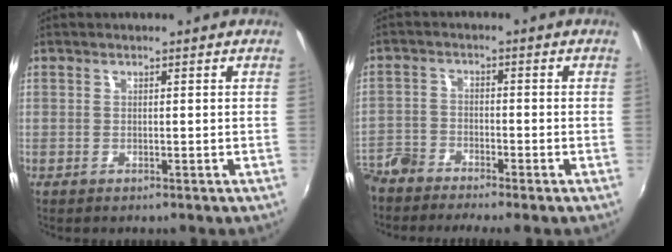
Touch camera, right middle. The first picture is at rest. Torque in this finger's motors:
{"motor_torque": [-0.16, -0.32, 0.09, 0.00]}